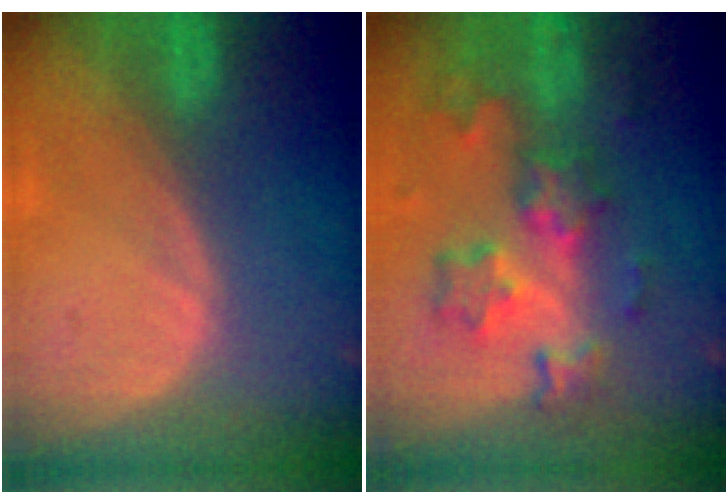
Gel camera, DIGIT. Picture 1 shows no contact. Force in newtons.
{"total": 8.9, "press": 7.9, "slide": 4.2}